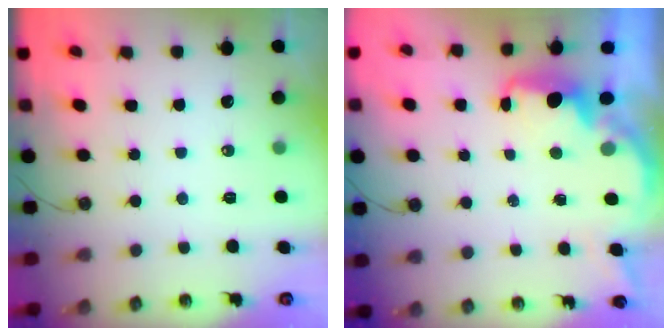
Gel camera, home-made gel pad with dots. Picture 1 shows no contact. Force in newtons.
{"total": 2.2, "press": 2.1, "slide": 0.8}